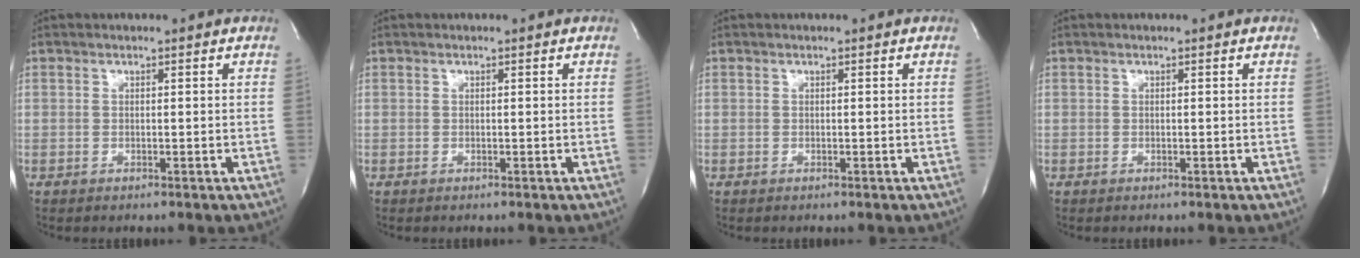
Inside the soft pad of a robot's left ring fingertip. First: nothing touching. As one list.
[{"total": 0.0}, {"total": 0.0}, {"total": 0.0}]